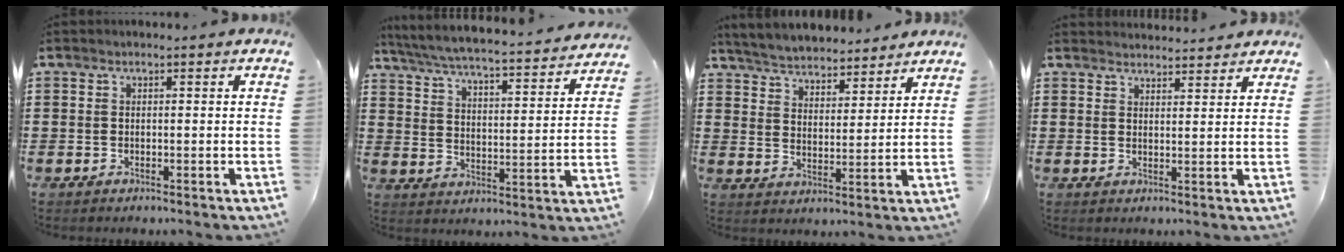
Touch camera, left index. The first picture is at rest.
{"total": 4.5, "force": [4.3, -0.2, 1.4], "torque": [-0.050, -0.037, 0.064]}
{"total": 4.8, "force": [4.7, 0.2, 0.1], "torque": [-0.025, -0.028, 0.083]}
{"total": 2.5, "force": [2.5, 0.0, -0.2], "torque": [-0.004, -0.006, 0.048]}